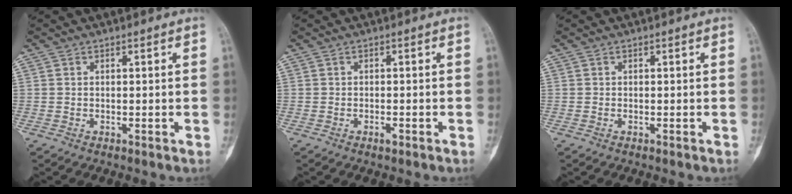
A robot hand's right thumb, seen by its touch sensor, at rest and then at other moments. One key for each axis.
{"total": 1.1, "fx": -0.7, "fy": 0.3, "fz": 0.8, "tx": -0.017, "ty": 0.003, "tz": -0.012}
{"total": 0.0}